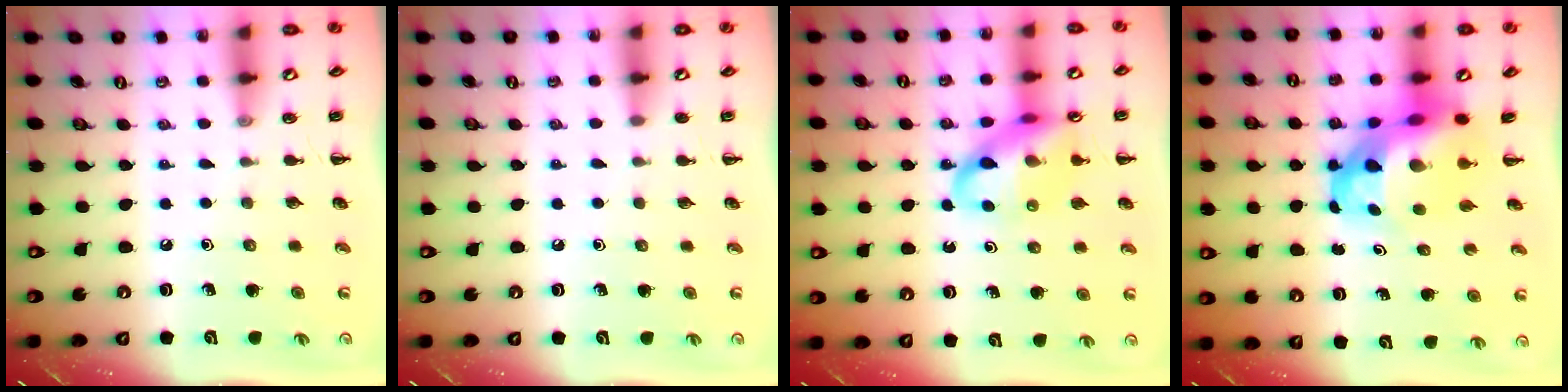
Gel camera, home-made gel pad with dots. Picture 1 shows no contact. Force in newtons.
{"total": 1.9, "press": 1.9, "slide": 0.4}
{"total": 15.2, "press": 14.9, "slide": 2.8}
{"total": 10.8, "press": 10.4, "slide": 2.9}